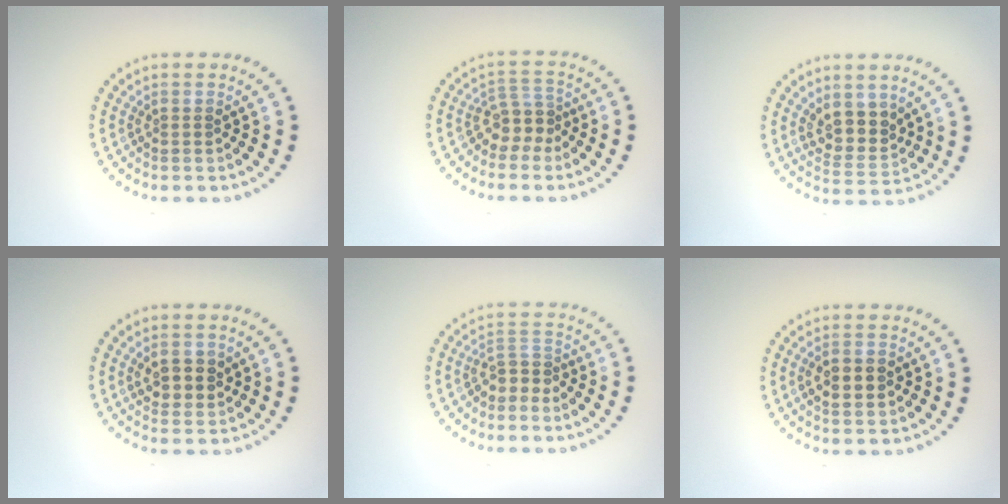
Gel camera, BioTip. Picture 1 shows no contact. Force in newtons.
{"total": 2.7, "press": 2.0, "slide": 1.8}
{"total": 3.4, "press": 3.0, "slide": 1.5}
{"total": 2.6, "press": 2.5, "slide": 0.7}
{"total": 1.9, "press": 1.5, "slide": 1.3}
{"total": 2.6, "press": 2.6, "slide": 0.2}